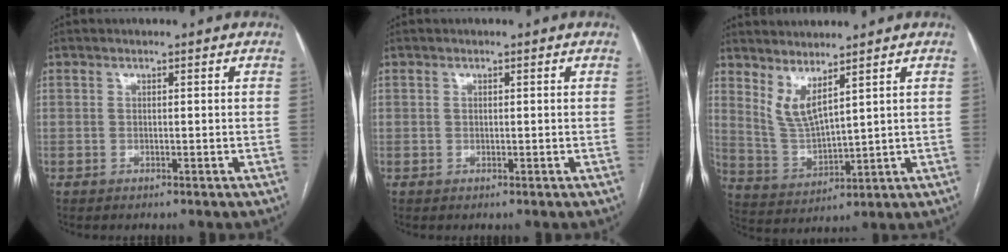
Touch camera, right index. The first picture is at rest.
{"total": 0.0}
{"total": 5.7, "force": [4.0, 0.8, 3.9], "torque": [-0.089, -0.021, 0.094]}